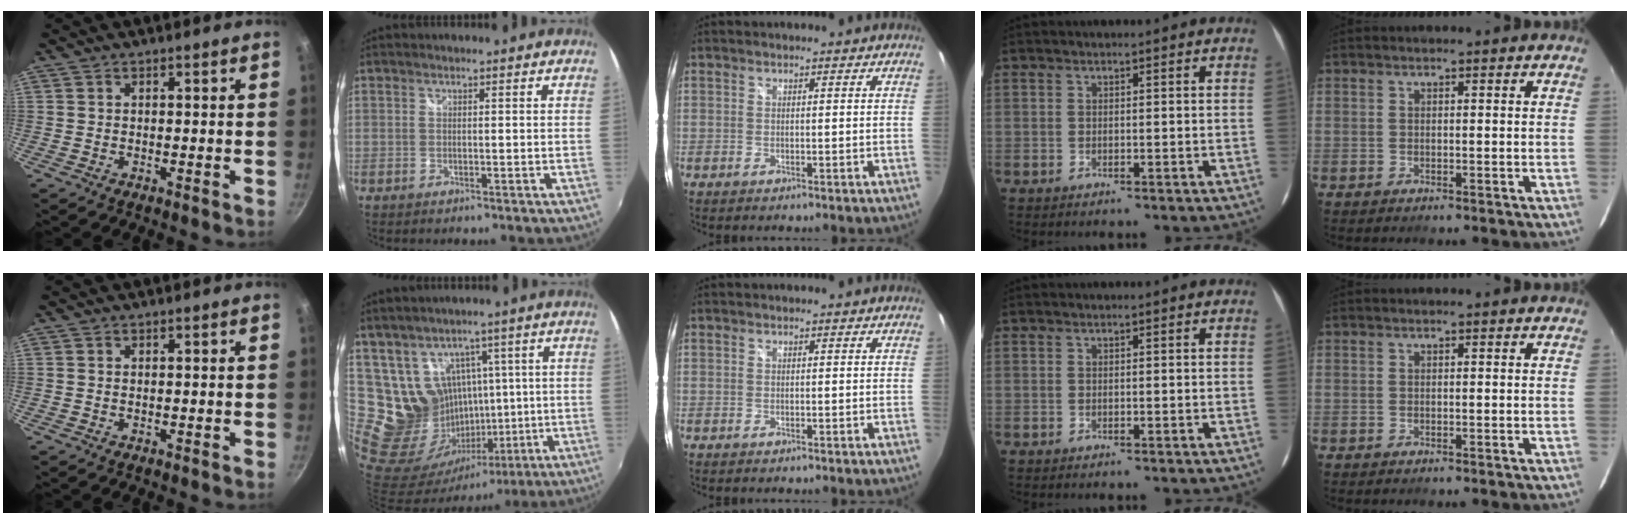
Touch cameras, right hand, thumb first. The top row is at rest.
{"index": {"total": 16.5, "force": [6.5, 14.3, 5.0], "torque": [-0.125, 0.019, 0.155]}}